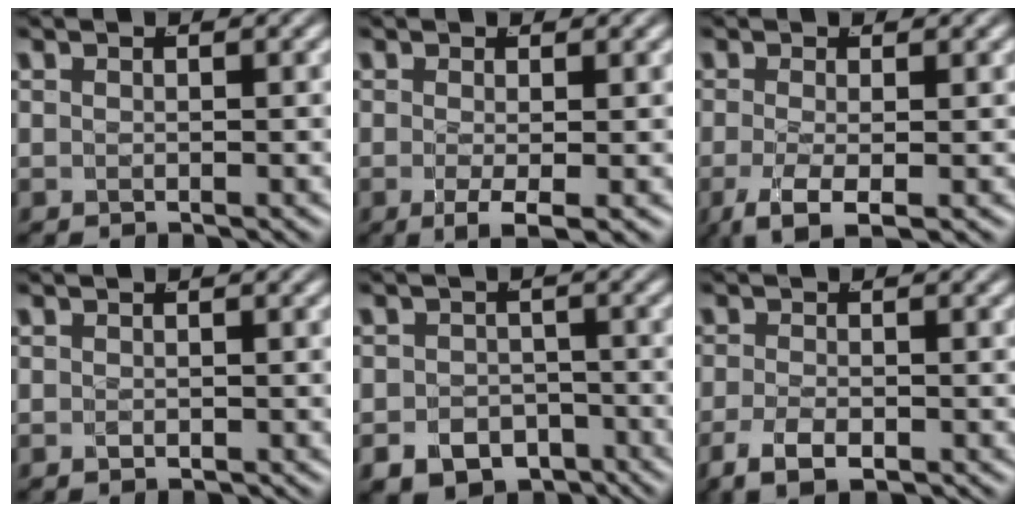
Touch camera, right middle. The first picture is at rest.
{"total": 3.5, "force": [-2.0, 0.5, 2.8], "torque": [-0.050, -0.022, -0.020]}
{"total": 4.7, "force": [-3.0, 1.5, 3.4], "torque": [-0.085, -0.038, -0.027]}
{"total": 0.7, "force": [-0.7, -0.1, 0.3], "torque": [-0.006, -0.006, -0.004]}
{"total": 8.1, "force": [-6.1, 5.1, 1.5], "torque": [-0.002, -0.026, -0.098]}
{"total": 3.3, "force": [-2.1, 1.2, 2.2], "torque": [-0.044, -0.014, -0.027]}